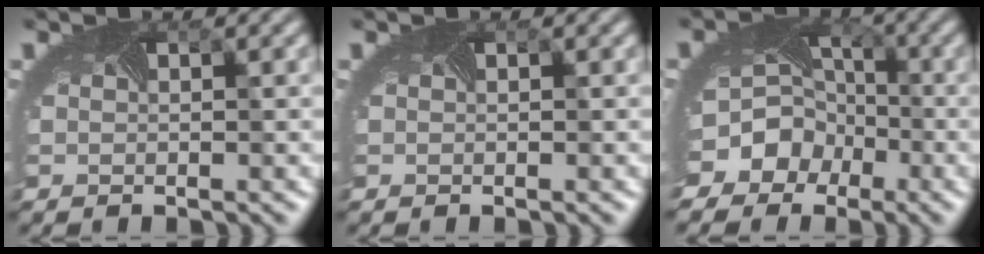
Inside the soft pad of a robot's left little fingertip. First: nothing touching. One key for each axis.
{"total": 0.0}
{"total": 10.4, "fx": -4.5, "fy": 8.8, "fz": 3.3, "tx": -0.071, "ty": -0.015, "tz": -0.089}